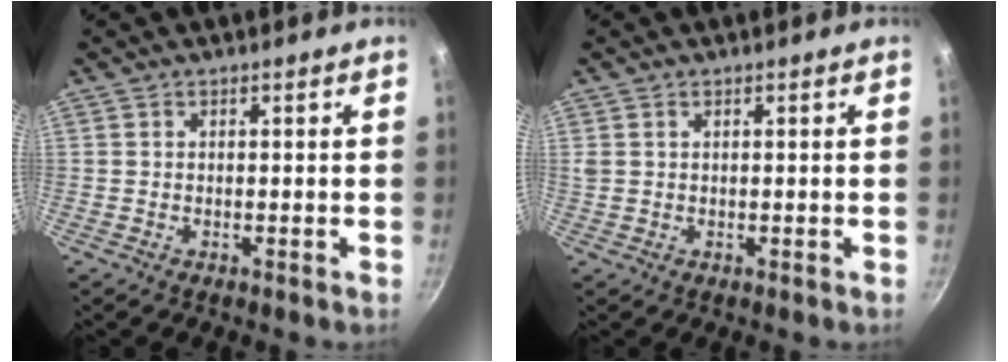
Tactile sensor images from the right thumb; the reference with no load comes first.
{"total": 1.1, "force": [0.6, 0.7, 0.6], "torque": [-0.011, 0.003, 0.012]}